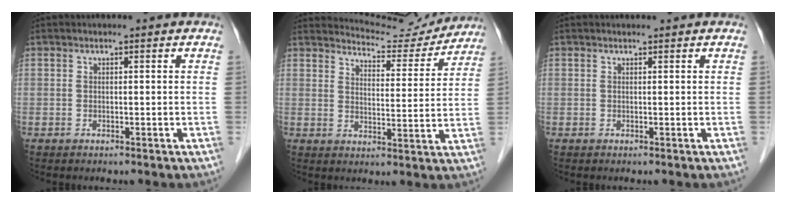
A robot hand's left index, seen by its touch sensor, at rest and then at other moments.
{"total": 10.1, "force": [10.0, 1.2, 0.2], "torque": [-0.003, -0.014, 0.128]}
{"total": 0.0}